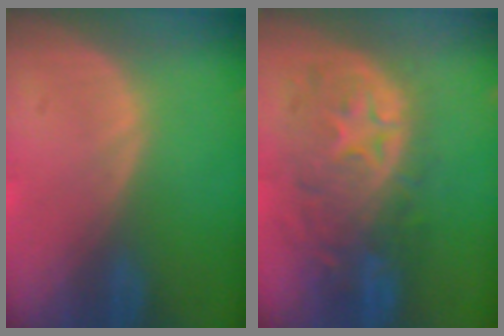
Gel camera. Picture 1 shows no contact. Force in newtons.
{"total": 11.0, "press": 9.7, "slide": 5.2}